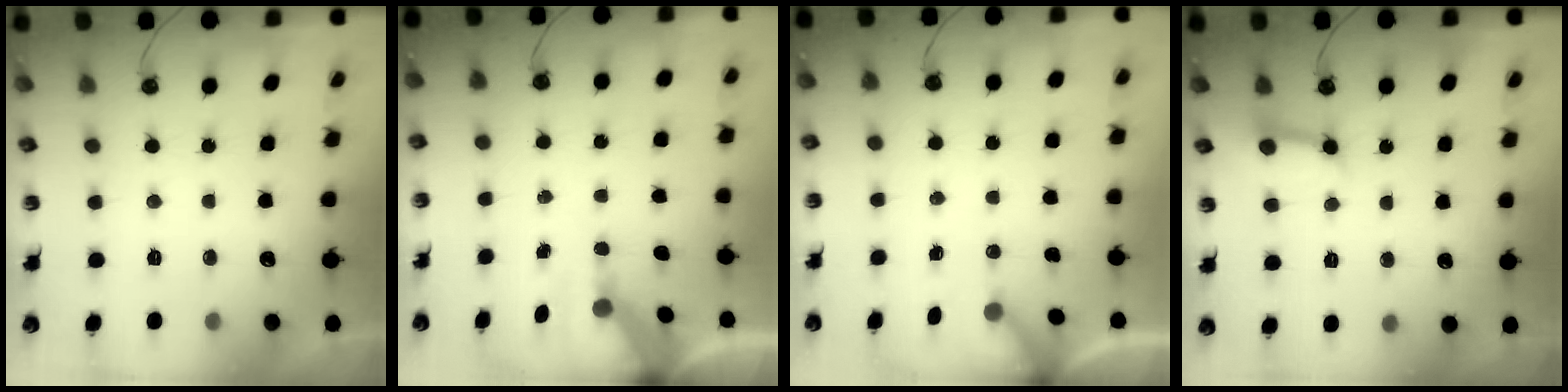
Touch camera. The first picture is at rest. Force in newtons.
{"total": 7.0, "press": 7.0, "slide": 0.9}
{"total": 3.5, "press": 3.5, "slide": 0.3}
{"total": 7.6, "press": 7.6, "slide": 0.9}